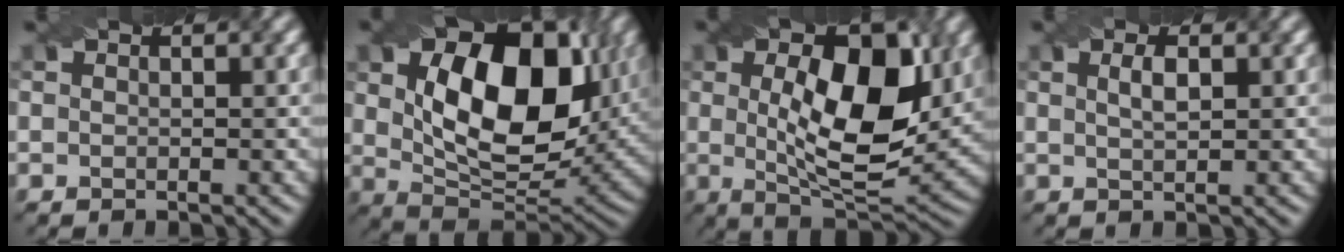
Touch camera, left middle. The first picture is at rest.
{"total": 13.7, "force": [3.2, 8.2, 10.5], "torque": [-0.183, 0.000, 0.065]}
{"total": 11.0, "force": [1.7, 5.0, 9.6], "torque": [-0.143, 0.006, 0.028]}
{"total": 1.4, "force": [0.2, 0.4, 1.4], "torque": [-0.025, 0.008, 0.008]}